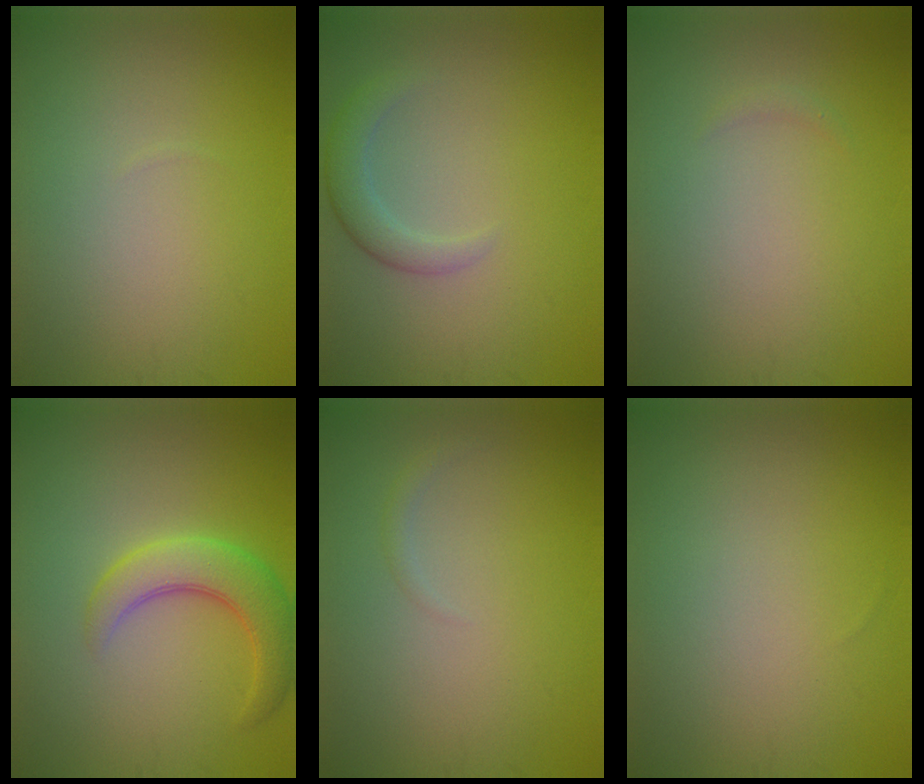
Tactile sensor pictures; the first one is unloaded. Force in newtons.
{"total": 2.5, "press": 2.5, "slide": 0.2}
{"total": 0.5, "press": 0.5, "slide": 0.1}
{"total": 4.8, "press": 4.8, "slide": 0.2}
{"total": 0.7, "press": 0.7, "slide": 0.1}
{"total": 0.0}